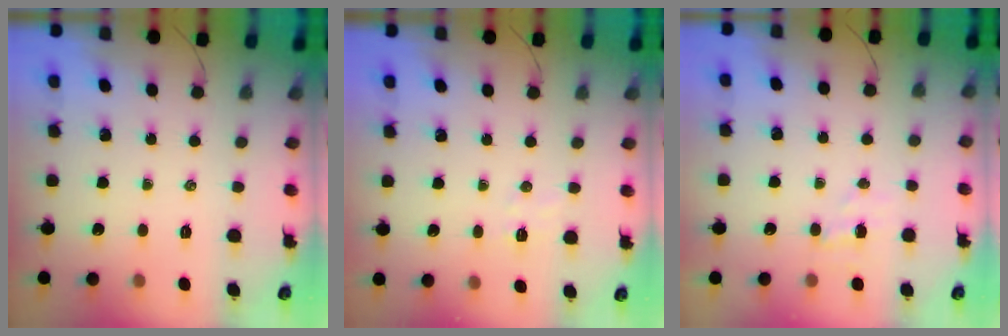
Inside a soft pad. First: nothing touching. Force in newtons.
{"total": 3.7, "press": 3.6, "slide": 0.9}
{"total": 3.0, "press": 2.9, "slide": 0.9}